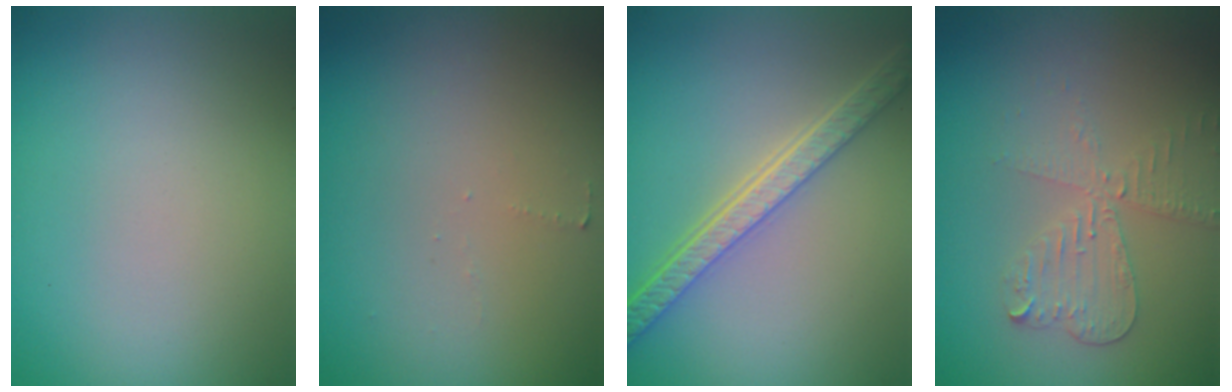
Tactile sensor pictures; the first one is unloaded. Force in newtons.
{"total": 0.5, "press": 0.5, "slide": 0.1}
{"total": 5.5, "press": 4.3, "slide": 3.4}
{"total": 3.3, "press": 2.8, "slide": 1.6}